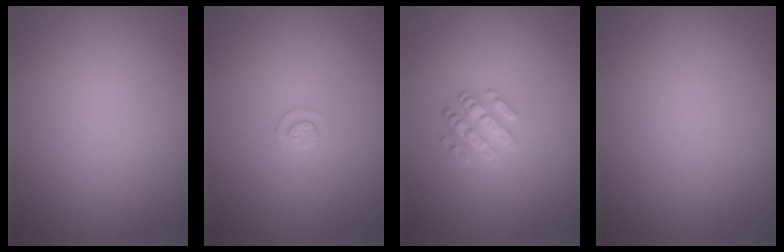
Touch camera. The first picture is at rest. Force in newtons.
{"total": 1.0, "press": 1.0, "slide": 0.2}
{"total": 2.6, "press": 2.5, "slide": 0.4}
{"total": 0.0}